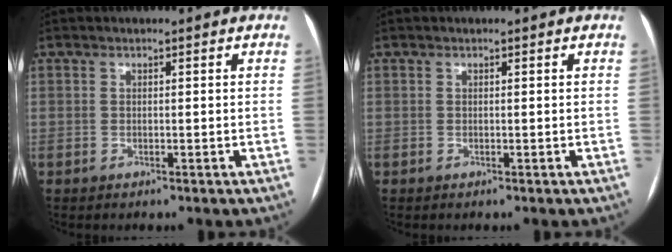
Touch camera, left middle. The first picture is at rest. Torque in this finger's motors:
{"motor_torque": [-0.05, -0.06, -0.04, -0.05]}